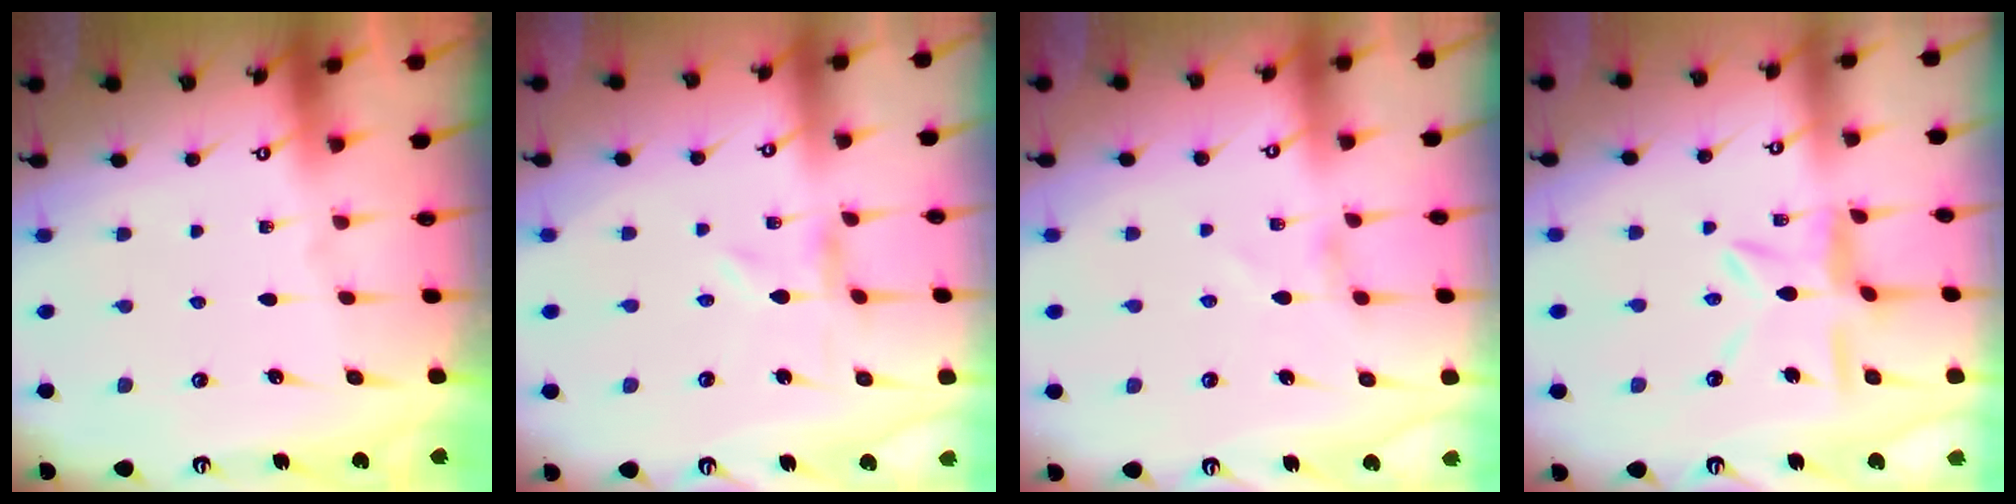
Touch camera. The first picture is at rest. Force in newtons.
{"total": 0.0}
{"total": 0.5, "press": 0.5, "slide": 0.2}
{"total": 10.0, "press": 10.0, "slide": 0.8}